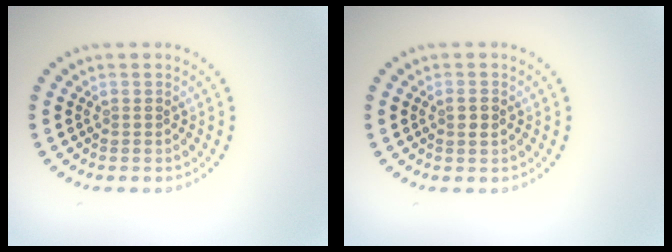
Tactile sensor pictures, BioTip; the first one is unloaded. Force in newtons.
{"total": 1.1, "press": 1.0, "slide": 0.3}